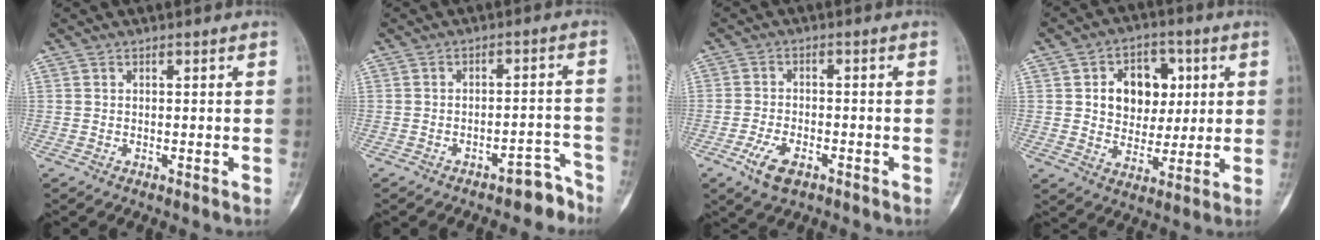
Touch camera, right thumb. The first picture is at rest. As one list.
[{"total": 5.2, "force": [-4.4, 2.2, 1.7], "torque": [0.001, 0.065, -0.055]}, {"total": 5.9, "force": [-3.2, 2.9, 4.1], "torque": [-0.082, 0.011, -0.055]}, {"total": 11.8, "force": [2.7, 9.1, 7.0], "torque": [-0.050, -0.001, 0.047]}]